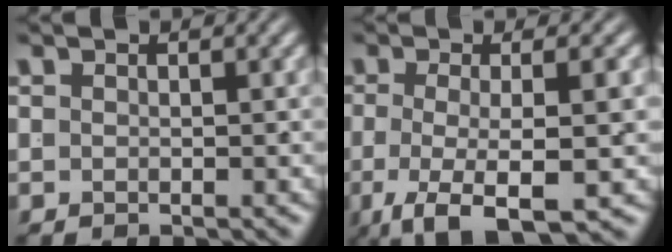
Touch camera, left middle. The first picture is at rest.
{"total": 6.9, "force": [-4.0, 1.9, 5.4], "torque": [-0.113, -0.038, -0.040]}